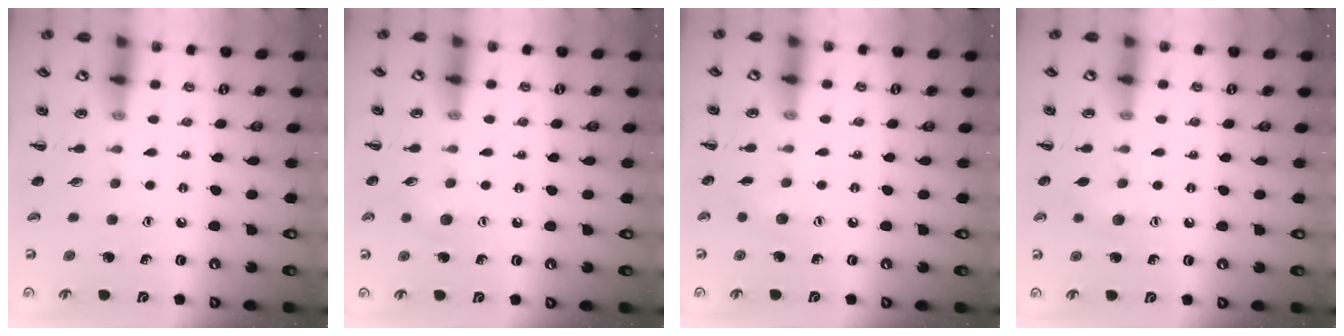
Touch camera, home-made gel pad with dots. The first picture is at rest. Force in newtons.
{"total": 5.6, "press": 5.4, "slide": 1.4}
{"total": 4.4, "press": 4.3, "slide": 1.0}
{"total": 5.2, "press": 5.0, "slide": 1.3}